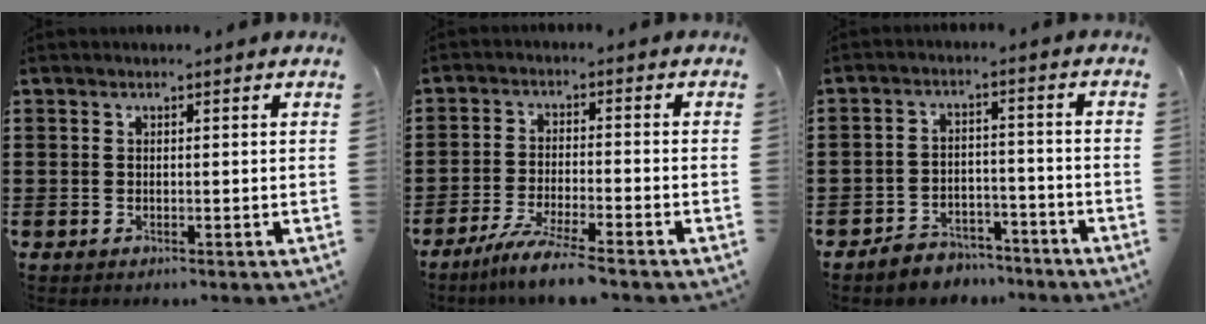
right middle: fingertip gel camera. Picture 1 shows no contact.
{"total": 5.7, "force": [-4.8, -0.4, 2.9], "torque": [-0.066, -0.017, -0.093]}
{"total": 4.3, "force": [-4.2, 0.9, 0.1], "torque": [-0.004, 0.010, -0.088]}